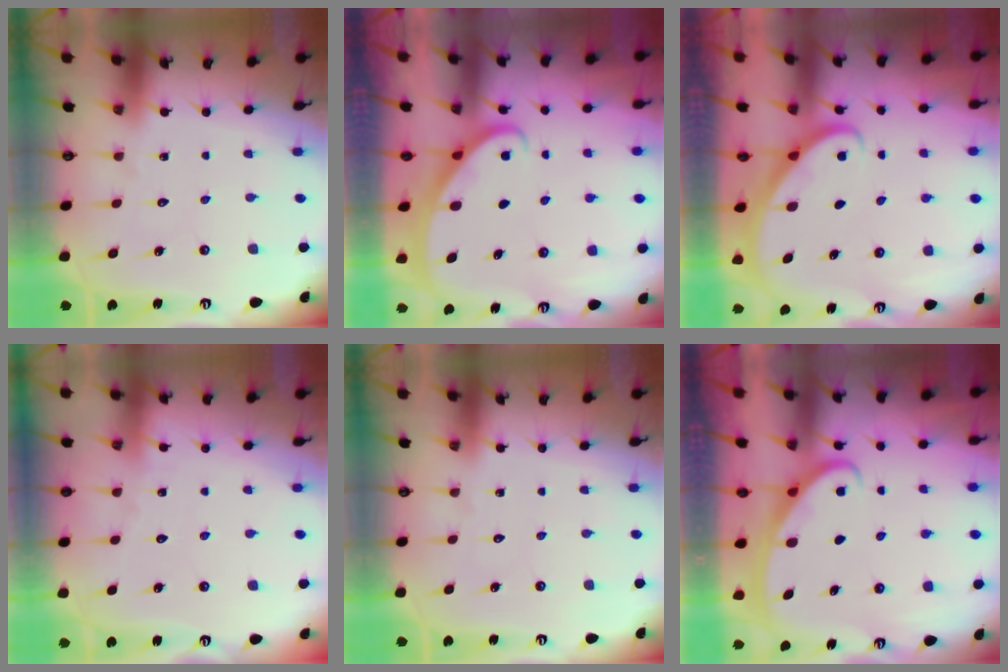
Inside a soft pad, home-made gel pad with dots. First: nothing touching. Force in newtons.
{"total": 2.3, "press": 2.3, "slide": 0.2}
{"total": 2.8, "press": 2.8, "slide": 0.2}
{"total": 2.5, "press": 2.5, "slide": 0.3}
{"total": 0.0}
{"total": 2.7, "press": 2.7, "slide": 0.4}